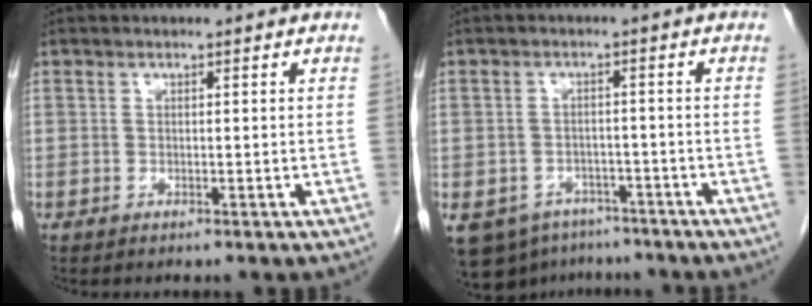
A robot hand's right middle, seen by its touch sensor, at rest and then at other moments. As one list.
[{"total": 11.2, "force": [-7.3, 7.6, 3.7], "torque": [-0.090, 0.000, -0.096]}]